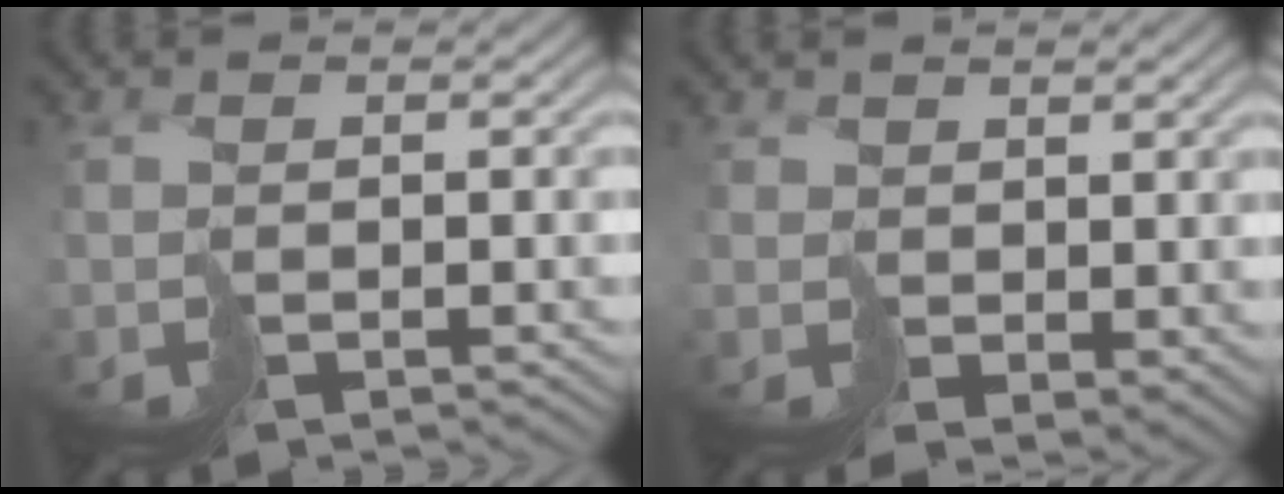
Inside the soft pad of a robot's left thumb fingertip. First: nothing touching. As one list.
[{"total": 2.4, "force": [0.1, 1.7, 1.6], "torque": [-0.035, -0.010, 0.010]}]